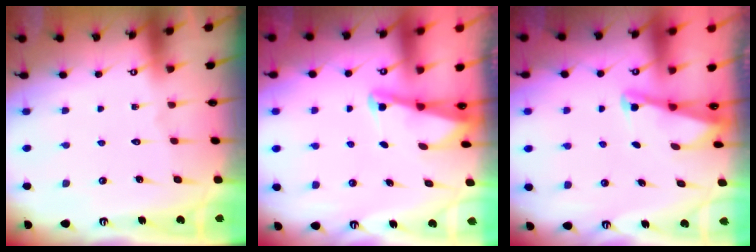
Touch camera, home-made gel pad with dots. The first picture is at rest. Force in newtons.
{"total": 2.2, "press": 2.2, "slide": 0.3}
{"total": 2.0, "press": 2.0, "slide": 0.3}